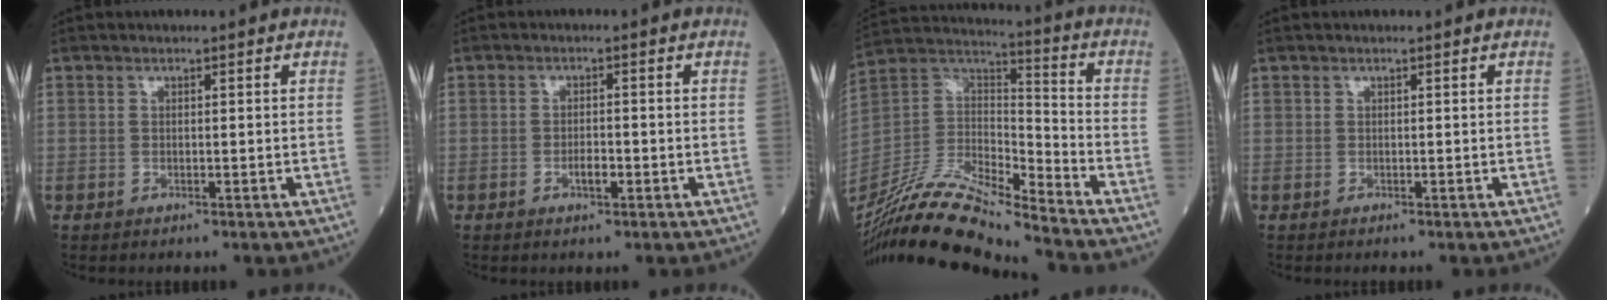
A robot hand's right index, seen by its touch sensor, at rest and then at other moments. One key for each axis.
{"total": 2.3, "fx": -0.9, "fy": 0.7, "fz": 1.9, "tx": -0.030, "ty": 0.003, "tz": -0.015}
{"total": 18.1, "fx": -16.1, "fy": 0.7, "fz": 8.1, "tx": -0.172, "ty": 0.008, "tz": -0.303}
{"total": 0.0}